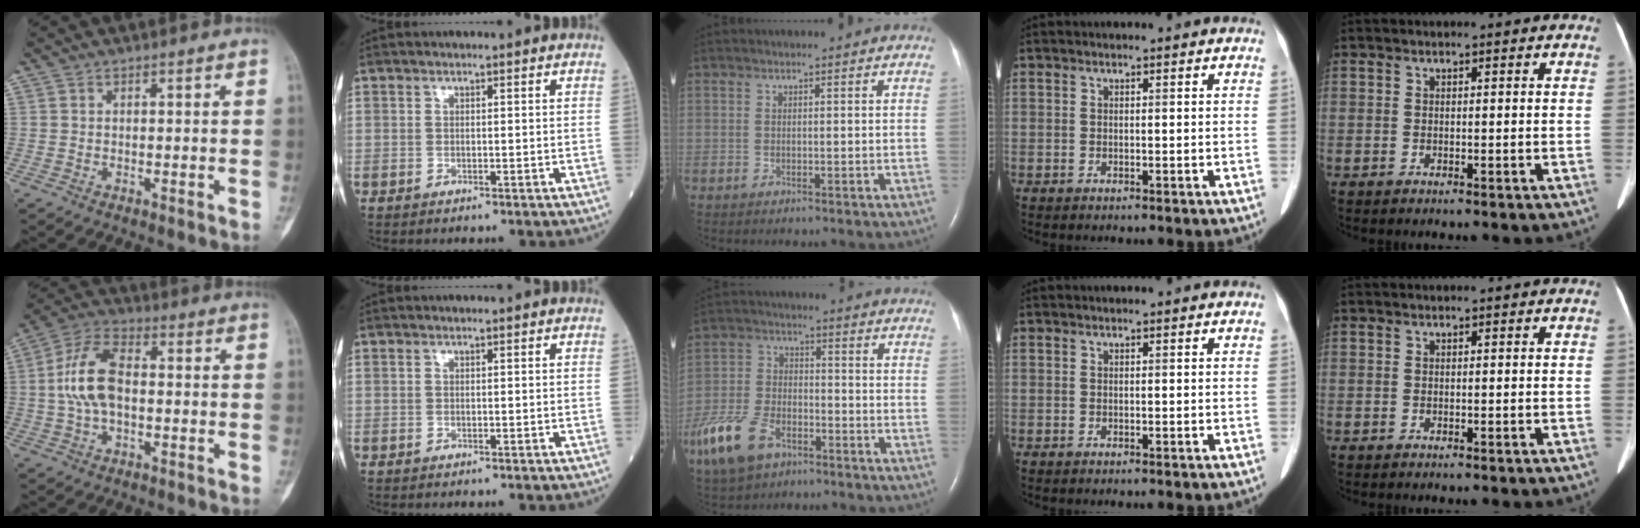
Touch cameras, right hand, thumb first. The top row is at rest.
{"thumb": {"total": 10.8, "force": [-0.1, 5.9, 9.0], "torque": [-0.186, 0.028, -0.007]}, "middle": {"total": 11.1, "force": [-6.5, 5.7, 6.9], "torque": [-0.164, -0.004, -0.122]}}